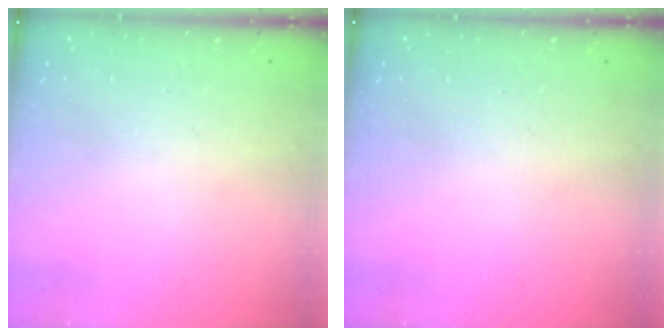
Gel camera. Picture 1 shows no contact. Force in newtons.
{"total": 0.0}